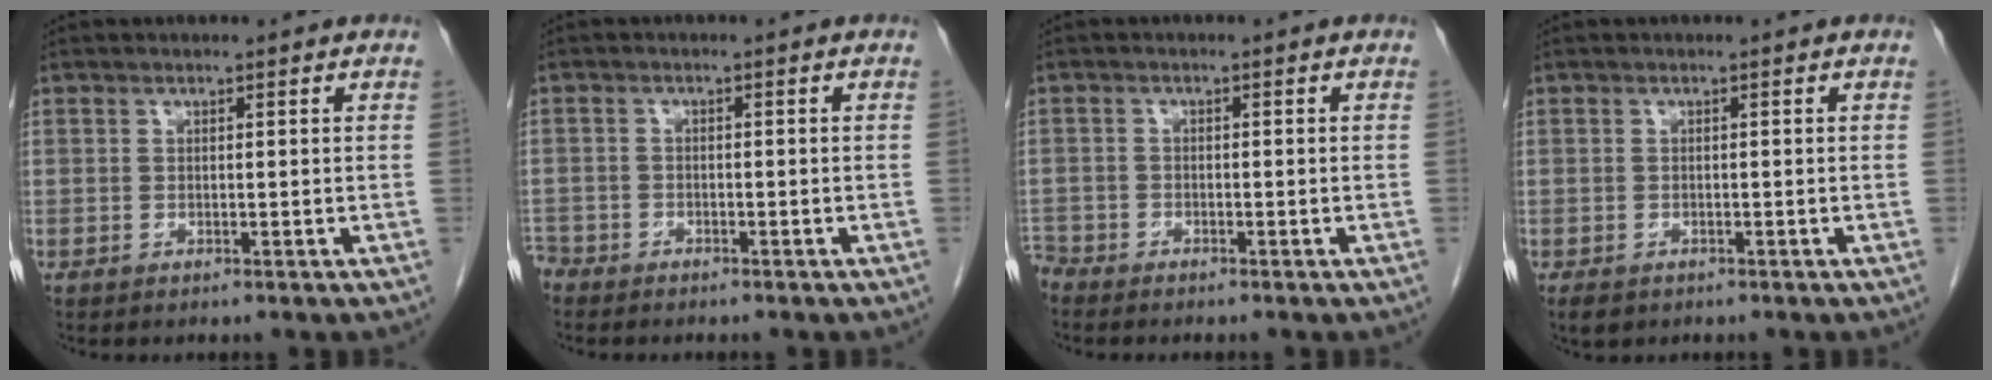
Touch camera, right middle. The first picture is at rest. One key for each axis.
{"total": 3.7, "fx": -3.3, "fy": 1.5, "fz": 0.6, "tx": -0.009, "ty": -0.002, "tz": -0.058}
{"total": 2.8, "fx": -2.7, "fy": 0.7, "fz": 0.2, "tx": -0.002, "ty": -0.006, "tz": -0.050}
{"total": 2.8, "fx": -2.0, "fy": 1.6, "fz": 1.2, "tx": -0.022, "ty": -0.004, "tz": -0.024}